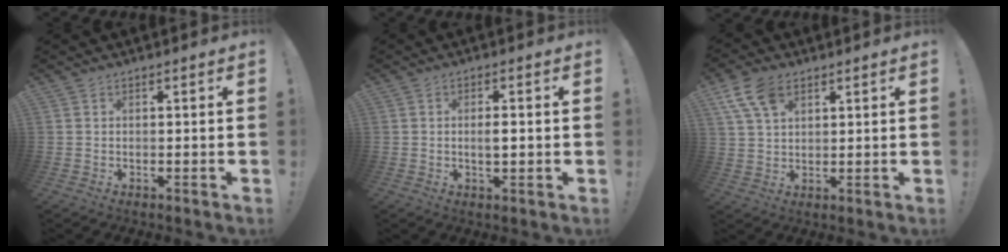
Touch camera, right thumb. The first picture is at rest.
{"total": 2.8, "force": [0.0, 0.8, 2.7], "torque": [-0.033, -0.005, -0.004]}
{"total": 9.0, "force": [4.8, 5.2, 5.6], "torque": [-0.105, -0.005, 0.096]}